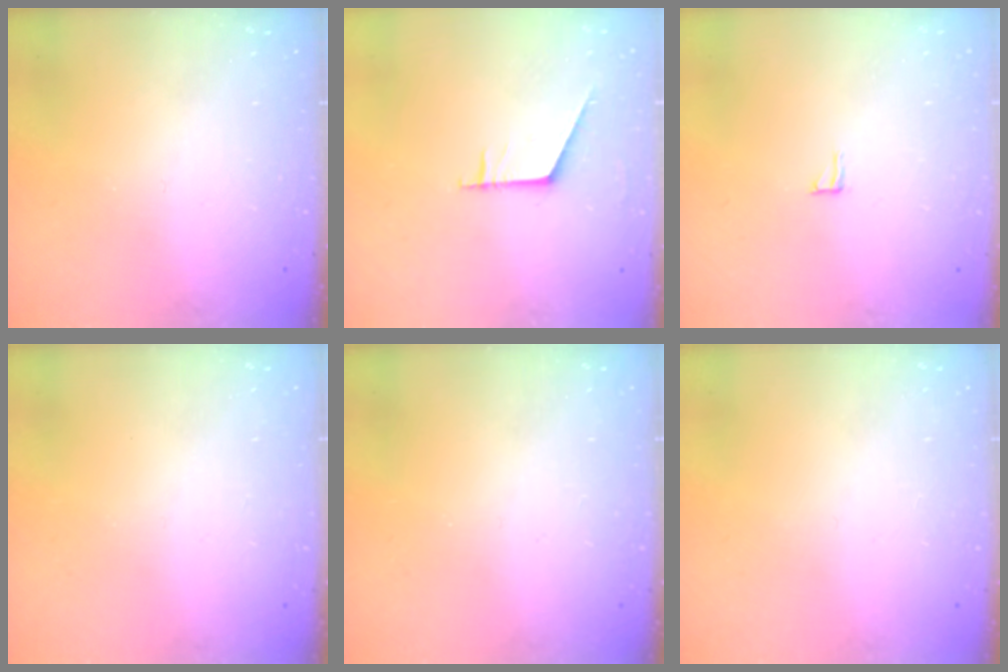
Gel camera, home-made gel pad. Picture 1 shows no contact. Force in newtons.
{"total": 4.4, "press": 4.4, "slide": 0.5}
{"total": 4.3, "press": 4.3, "slide": 0.3}
{"total": 0.0}
{"total": 0.0}
{"total": 0.0}